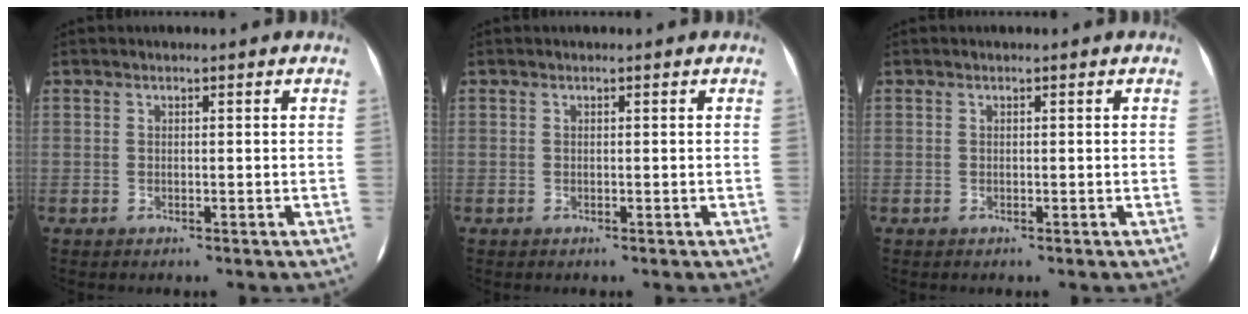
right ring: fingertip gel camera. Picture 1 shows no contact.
{"total": 0.0}
{"total": 0.0}